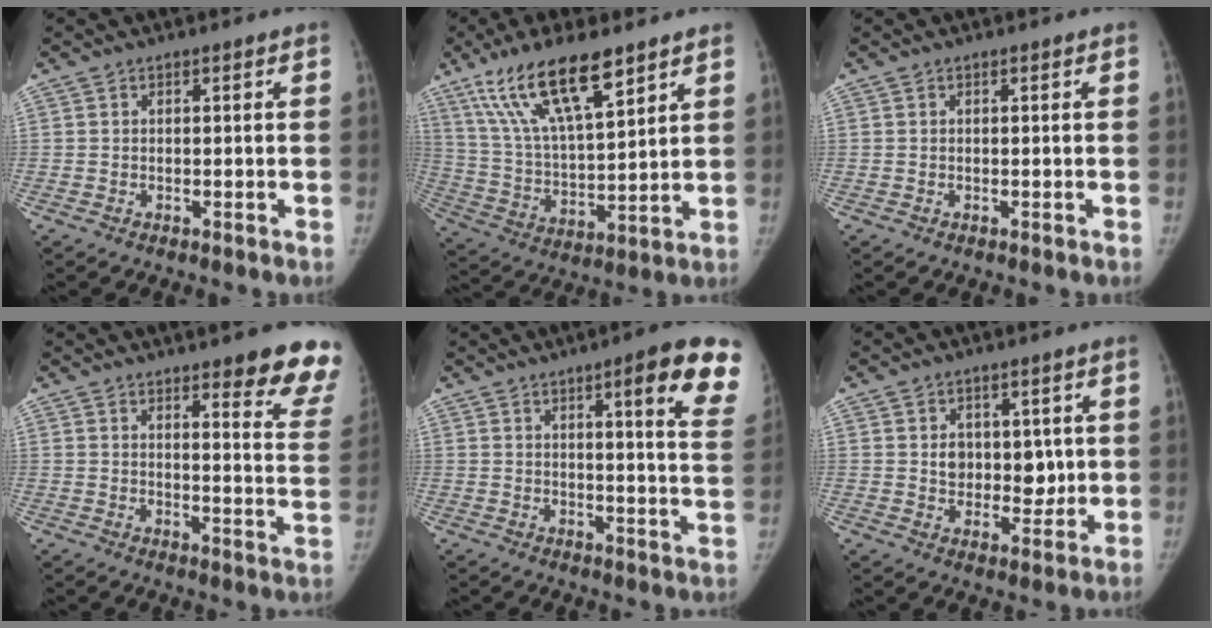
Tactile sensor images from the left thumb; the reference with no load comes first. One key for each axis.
{"total": 17.7, "fx": 11.0, "fy": 5.2, "fz": 12.8, "tx": -0.222, "ty": -0.037, "tz": 0.215}
{"total": 0.0}
{"total": 14.5, "fx": 11.0, "fy": 2.9, "fz": 9.0, "tx": -0.071, "ty": -0.072, "tz": 0.116}
{"total": 15.3, "fx": 8.4, "fy": 2.6, "fz": 12.5, "tx": -0.125, "ty": -0.038, "tz": 0.091}
{"total": 7.8, "fx": 1.2, "fy": 6.0, "fz": 4.9, "tx": -0.032, "ty": -0.011, "tz": 0.027}